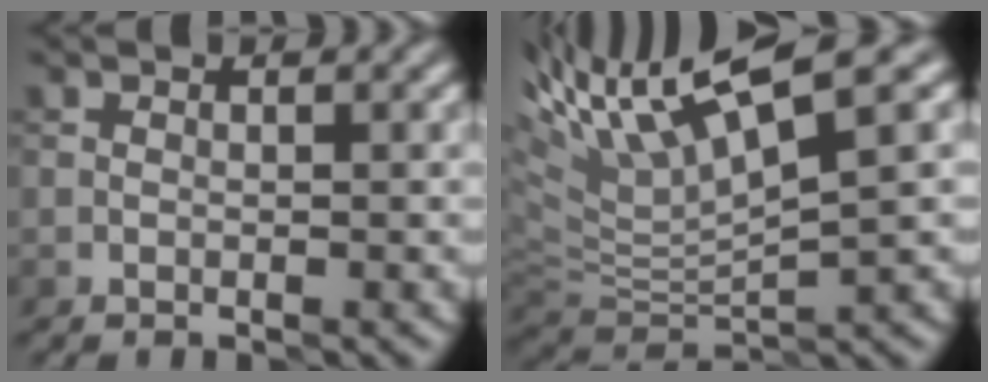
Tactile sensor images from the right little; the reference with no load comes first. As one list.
[{"total": 8.3, "force": [4.4, 2.0, 6.8], "torque": [-0.127, 0.023, 0.083]}]